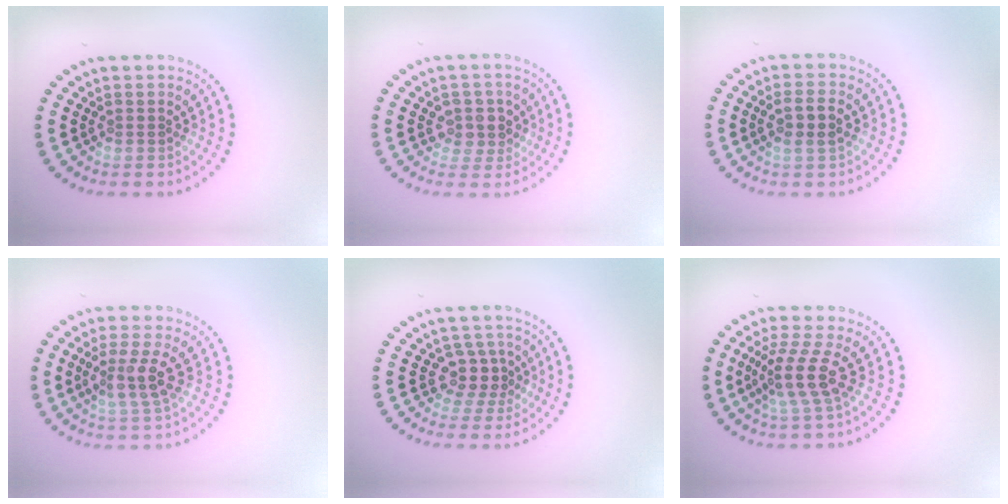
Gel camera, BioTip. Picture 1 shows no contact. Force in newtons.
{"total": 2.5, "press": 2.3, "slide": 1.0}
{"total": 2.4, "press": 2.3, "slide": 0.8}
{"total": 3.3, "press": 2.9, "slide": 1.7}
{"total": 2.7, "press": 2.1, "slide": 1.8}
{"total": 3.6, "press": 2.7, "slide": 2.5}